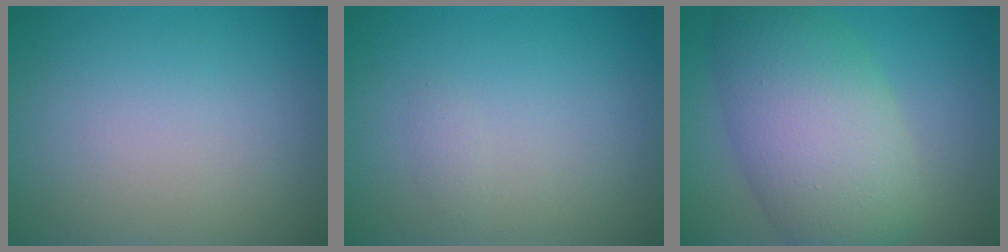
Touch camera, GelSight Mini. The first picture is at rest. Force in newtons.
{"total": 0.6, "press": 0.6, "slide": 0.0}
{"total": 9.4, "press": 9.4, "slide": 0.5}